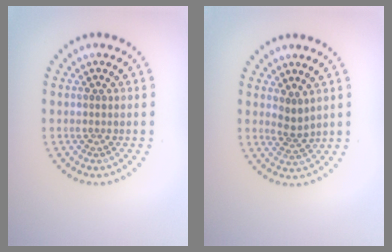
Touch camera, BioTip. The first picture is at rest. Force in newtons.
{"total": 1.9, "press": 1.3, "slide": 1.3}